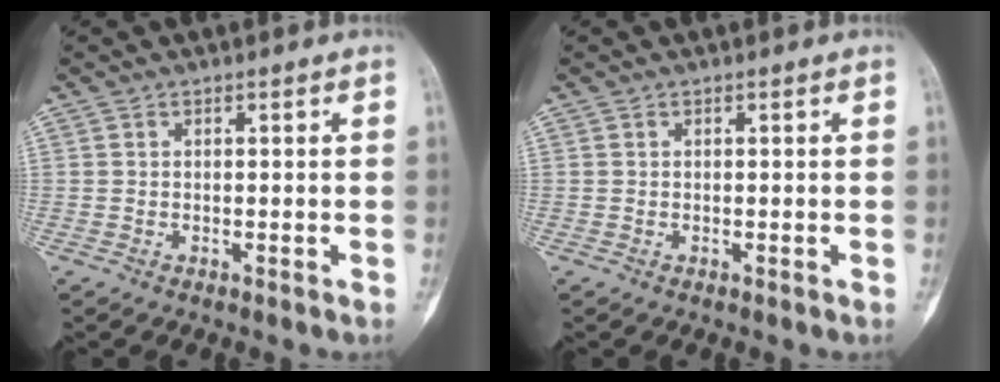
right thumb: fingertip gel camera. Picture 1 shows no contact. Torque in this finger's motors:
{"motor_torque": [-0.03, 0.02, 0.00, 0.01, 0.00]}